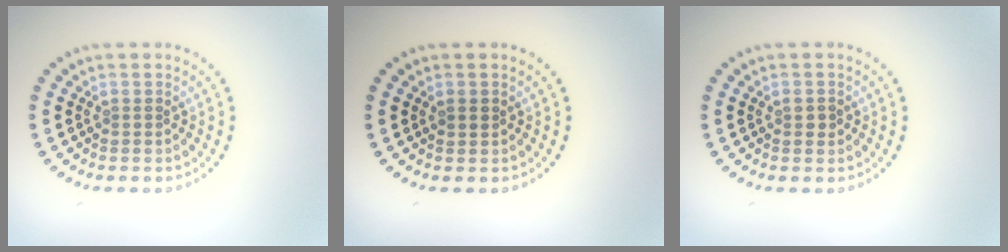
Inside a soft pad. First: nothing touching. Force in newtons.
{"total": 0.9, "press": 0.8, "slide": 0.3}
{"total": 1.0, "press": 1.0, "slide": 0.2}